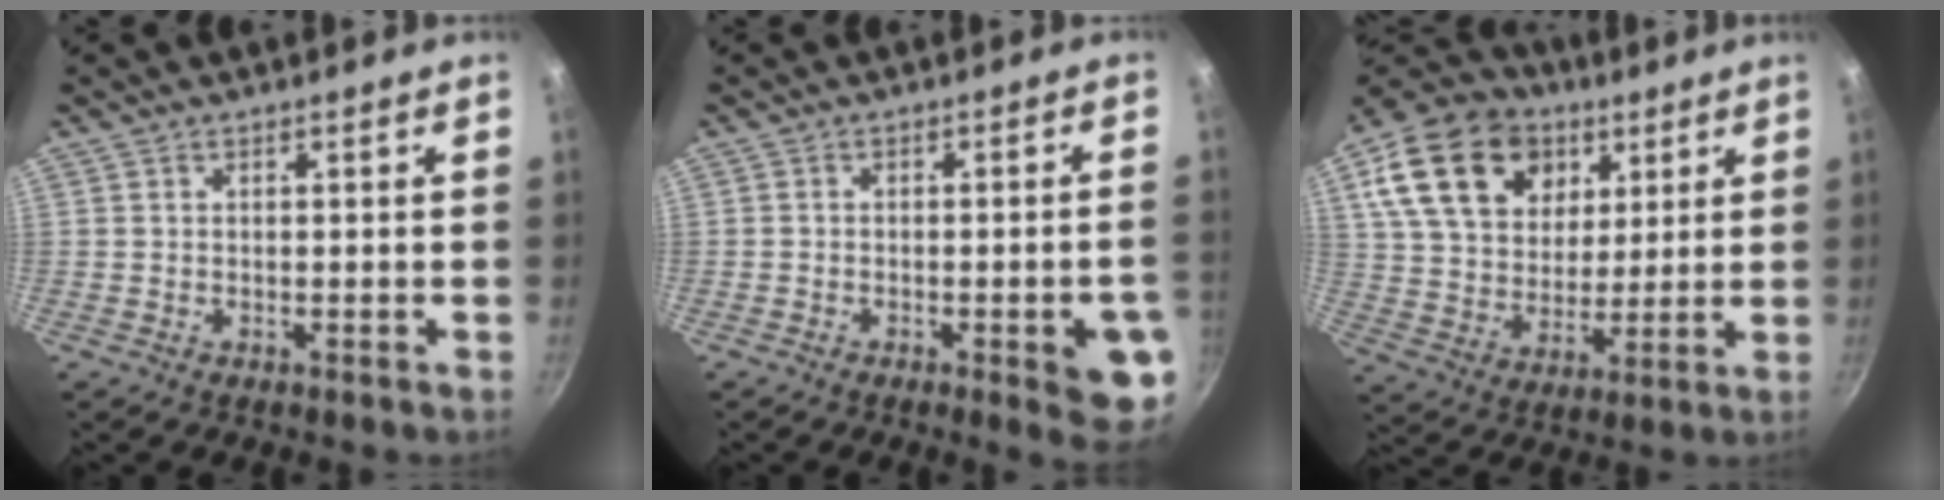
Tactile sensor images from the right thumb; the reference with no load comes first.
{"total": 8.7, "force": [-2.9, 2.4, 7.9], "torque": [-0.073, 0.010, -0.034]}
{"total": 22.0, "force": [8.9, 15.9, 12.3], "torque": [-0.199, -0.011, 0.159]}